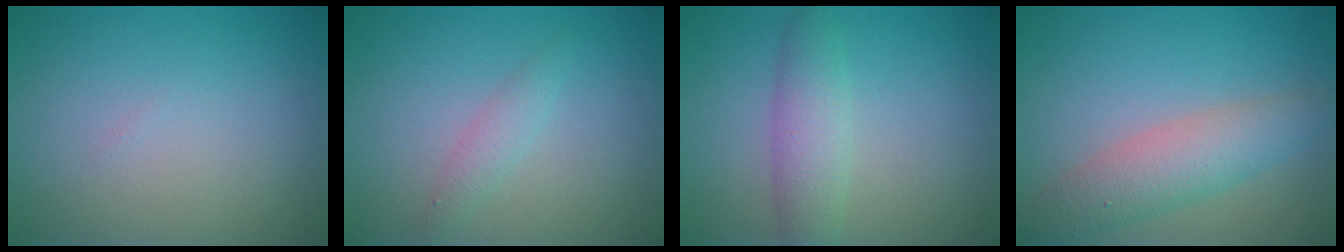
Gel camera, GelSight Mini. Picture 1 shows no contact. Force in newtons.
{"total": 1.6, "press": 1.6, "slide": 0.1}
{"total": 3.4, "press": 3.4, "slide": 0.1}
{"total": 4.6, "press": 4.6, "slide": 0.1}